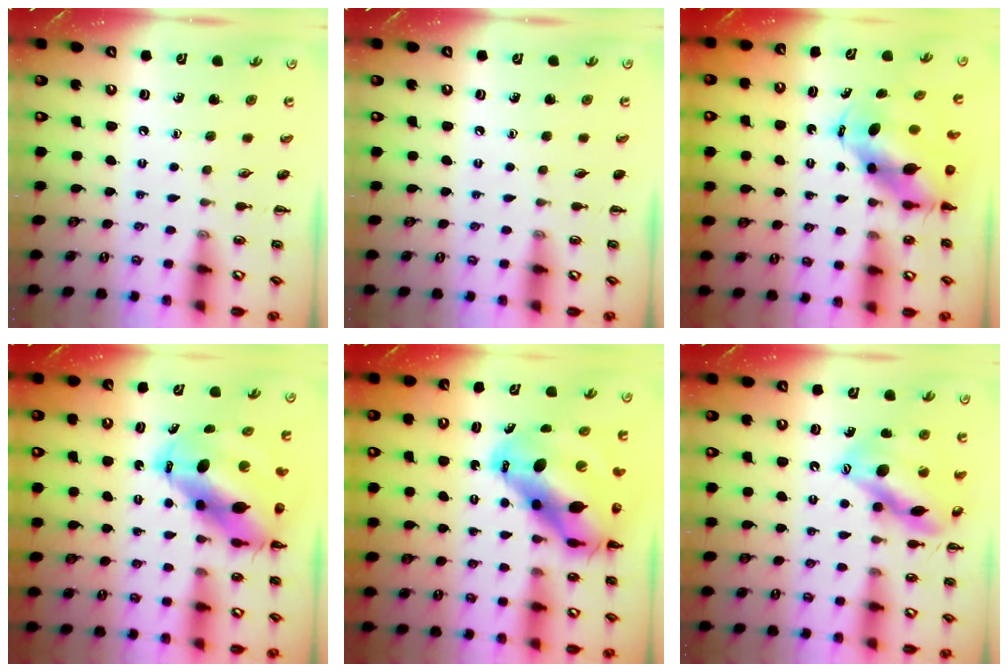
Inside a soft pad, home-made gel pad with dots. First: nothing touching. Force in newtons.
{"total": 0.0}
{"total": 7.1, "press": 6.9, "slide": 1.8}
{"total": 13.1, "press": 12.6, "slide": 3.6}
{"total": 17.3, "press": 16.7, "slide": 4.6}
{"total": 15.0, "press": 14.7, "slide": 2.9}